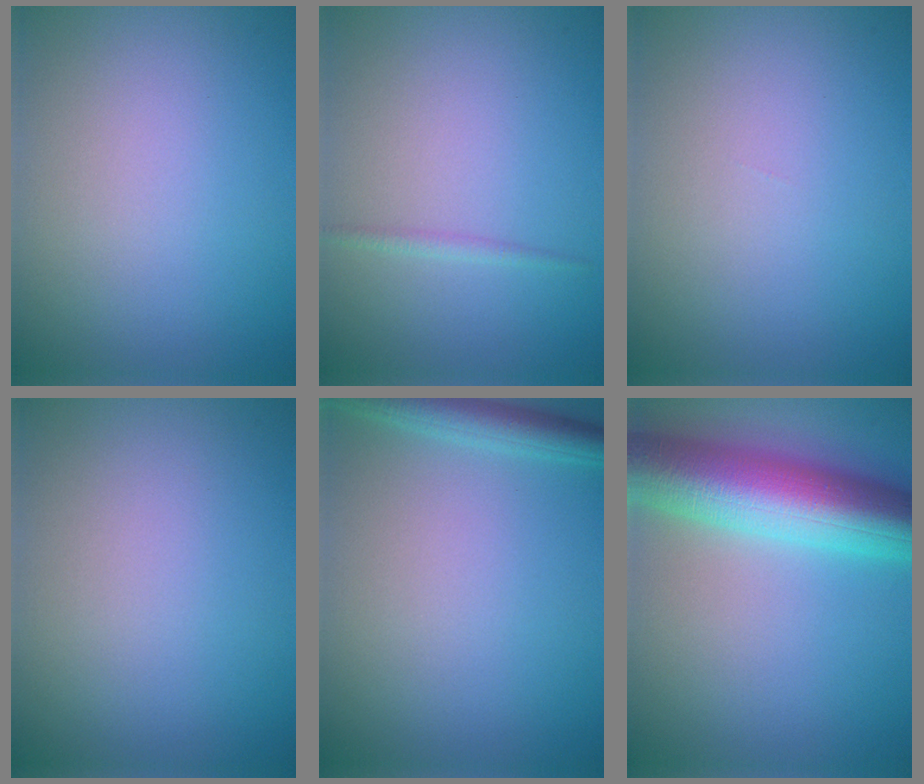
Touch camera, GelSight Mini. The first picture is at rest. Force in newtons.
{"total": 0.8, "press": 0.8, "slide": 0.1}
{"total": 0.0}
{"total": 0.0}
{"total": 3.0, "press": 3.0, "slide": 0.2}
{"total": 10.9, "press": 10.9, "slide": 0.1}